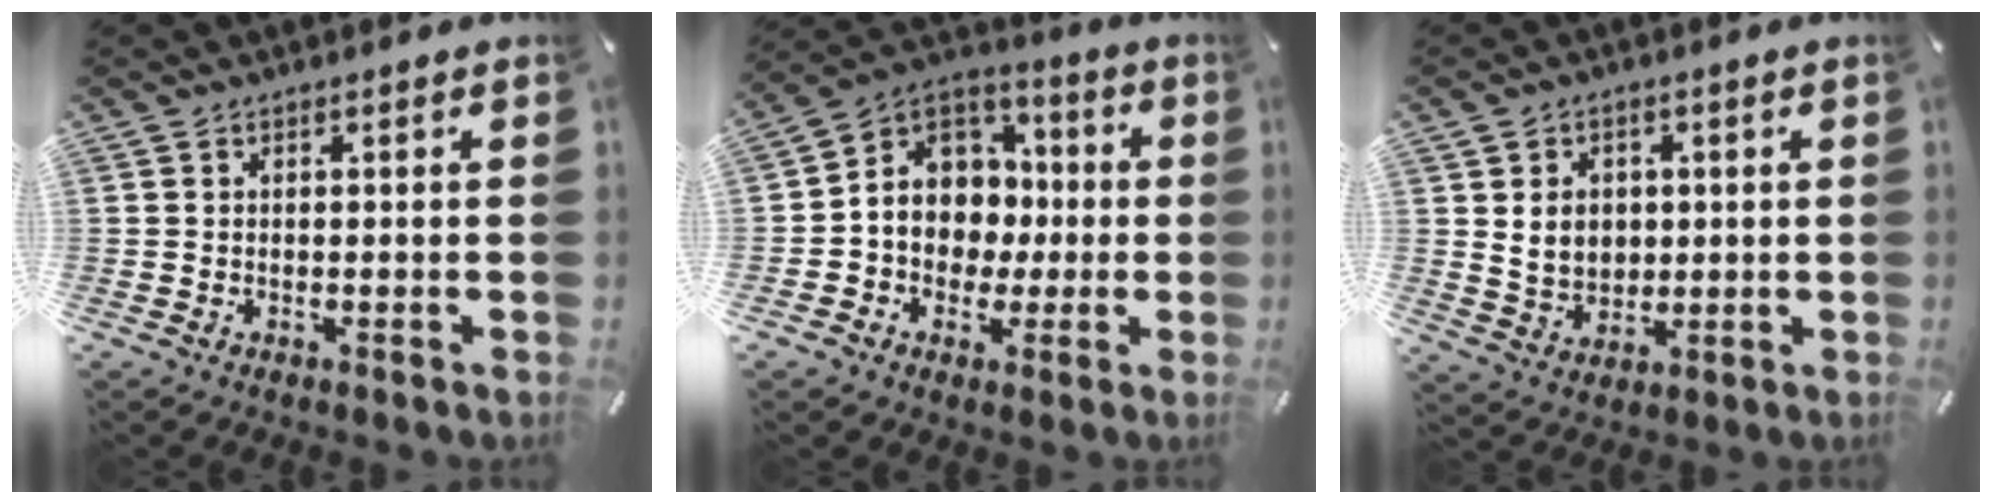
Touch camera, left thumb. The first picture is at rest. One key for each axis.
{"total": 10.0, "fx": 0.1, "fy": 9.6, "fz": 2.5, "tx": -0.059, "ty": -0.006, "tz": 0.009}
{"total": 6.4, "fx": 1.4, "fy": 5.8, "fz": 2.4, "tx": -0.040, "ty": 0.002, "tz": 0.023}